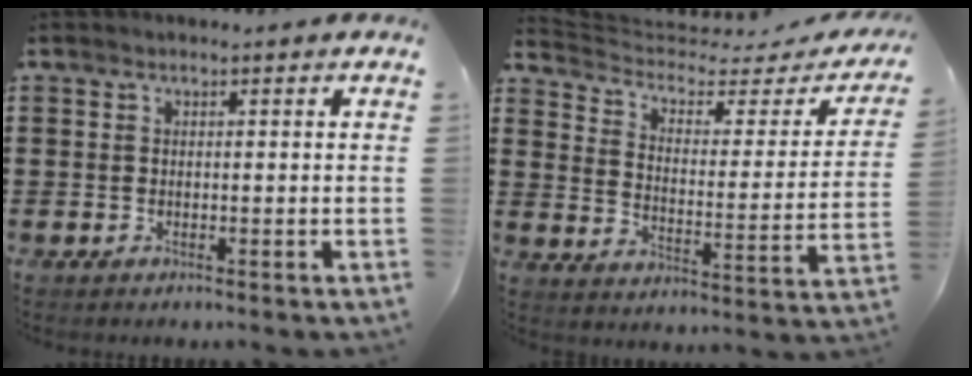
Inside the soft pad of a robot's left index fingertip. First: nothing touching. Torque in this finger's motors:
{"motor_torque": [-0.38, 0.91, -1.05, -0.12]}